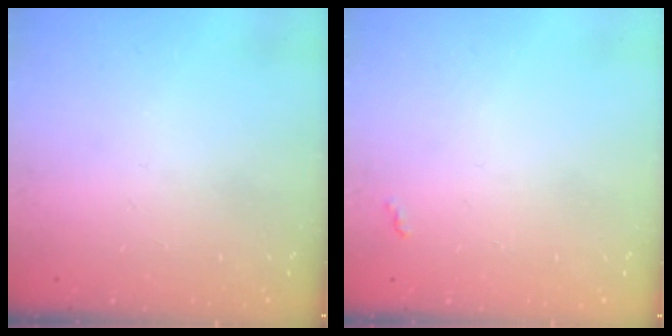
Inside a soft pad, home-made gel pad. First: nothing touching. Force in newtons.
{"total": 3.2, "press": 3.2, "slide": 0.5}